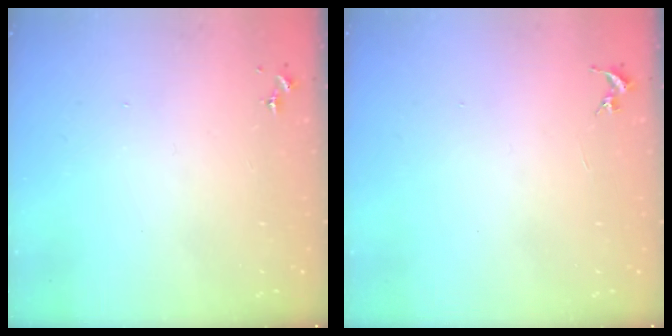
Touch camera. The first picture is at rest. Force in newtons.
{"total": 0.0}